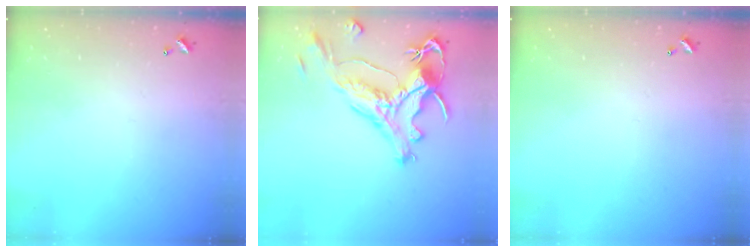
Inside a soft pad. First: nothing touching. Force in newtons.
{"total": 2.1, "press": 1.6, "slide": 1.3}
{"total": 0.0}